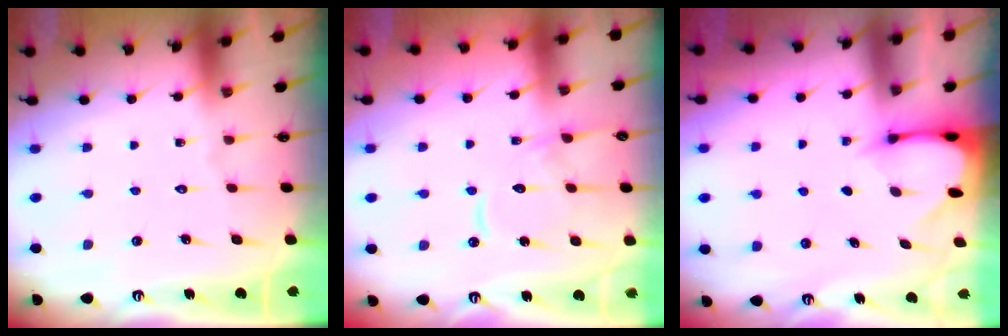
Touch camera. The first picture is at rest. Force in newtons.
{"total": 12.5, "press": 12.5, "slide": 1.4}
{"total": 2.3, "press": 2.3, "slide": 0.3}